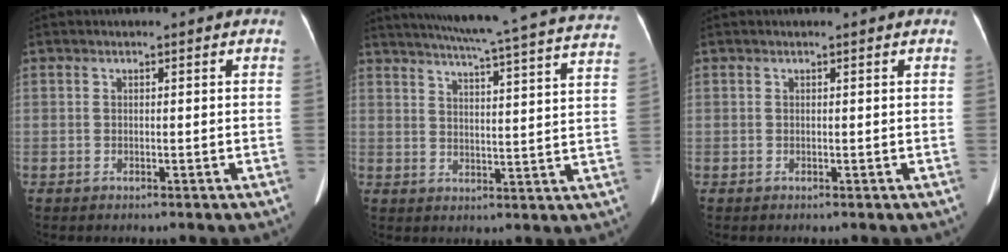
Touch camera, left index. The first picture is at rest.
{"total": 27.0, "force": [23.9, 0.3, 12.5], "torque": [-0.200, -0.042, 0.288]}
{"total": 0.0}